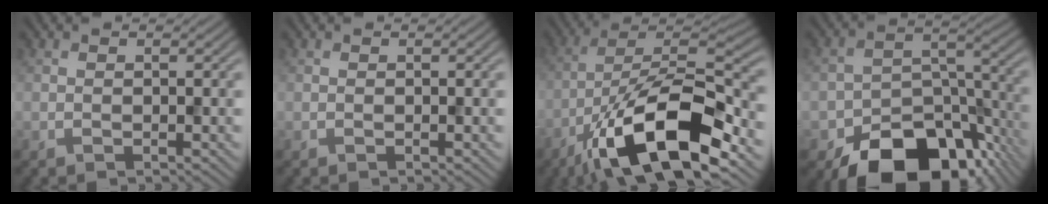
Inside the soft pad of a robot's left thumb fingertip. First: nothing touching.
{"total": 0.0}
{"total": 16.1, "force": [-8.8, 5.6, 12.3], "torque": [-0.207, 0.003, -0.172]}
{"total": 15.8, "force": [-10.4, 8.7, 8.2], "torque": [-0.140, -0.036, -0.160]}